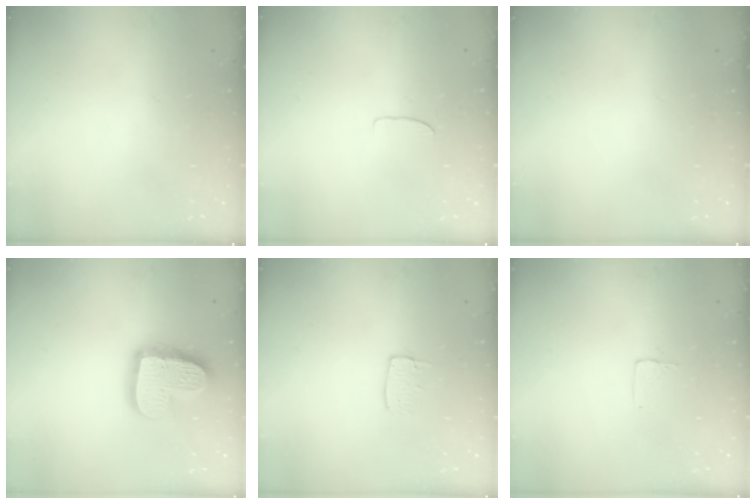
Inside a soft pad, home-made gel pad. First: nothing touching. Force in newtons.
{"total": 4.9, "press": 4.9, "slide": 0.5}
{"total": 0.0}
{"total": 17.2, "press": 17.1, "slide": 1.4}
{"total": 6.0, "press": 6.0, "slide": 0.3}
{"total": 3.5, "press": 3.5, "slide": 0.2}